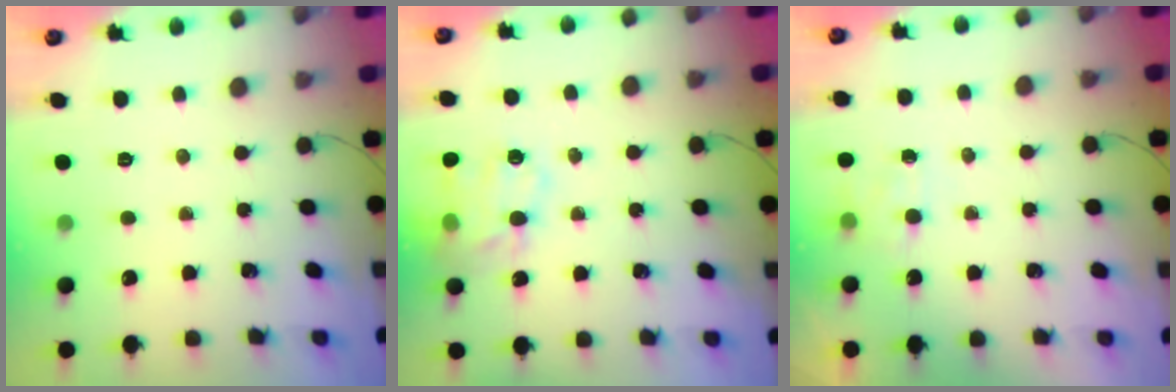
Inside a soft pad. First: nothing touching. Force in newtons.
{"total": 17.5, "press": 17.3, "slide": 2.7}
{"total": 5.4, "press": 5.2, "slide": 1.3}